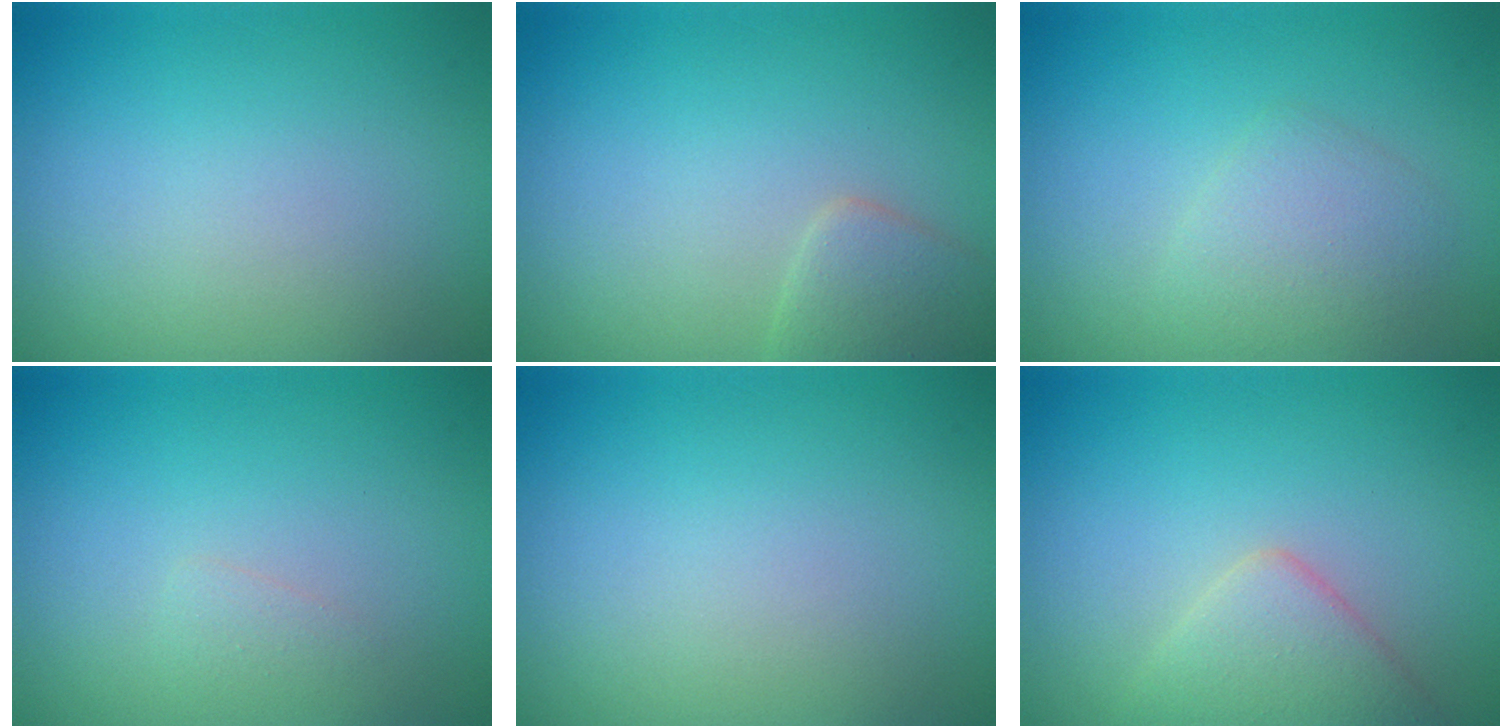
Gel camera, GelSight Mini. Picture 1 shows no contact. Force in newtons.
{"total": 2.3, "press": 2.3, "slide": 0.1}
{"total": 2.2, "press": 2.2, "slide": 0.1}
{"total": 0.7, "press": 0.7, "slide": 0.0}
{"total": 0.0}
{"total": 3.2, "press": 3.2, "slide": 0.1}